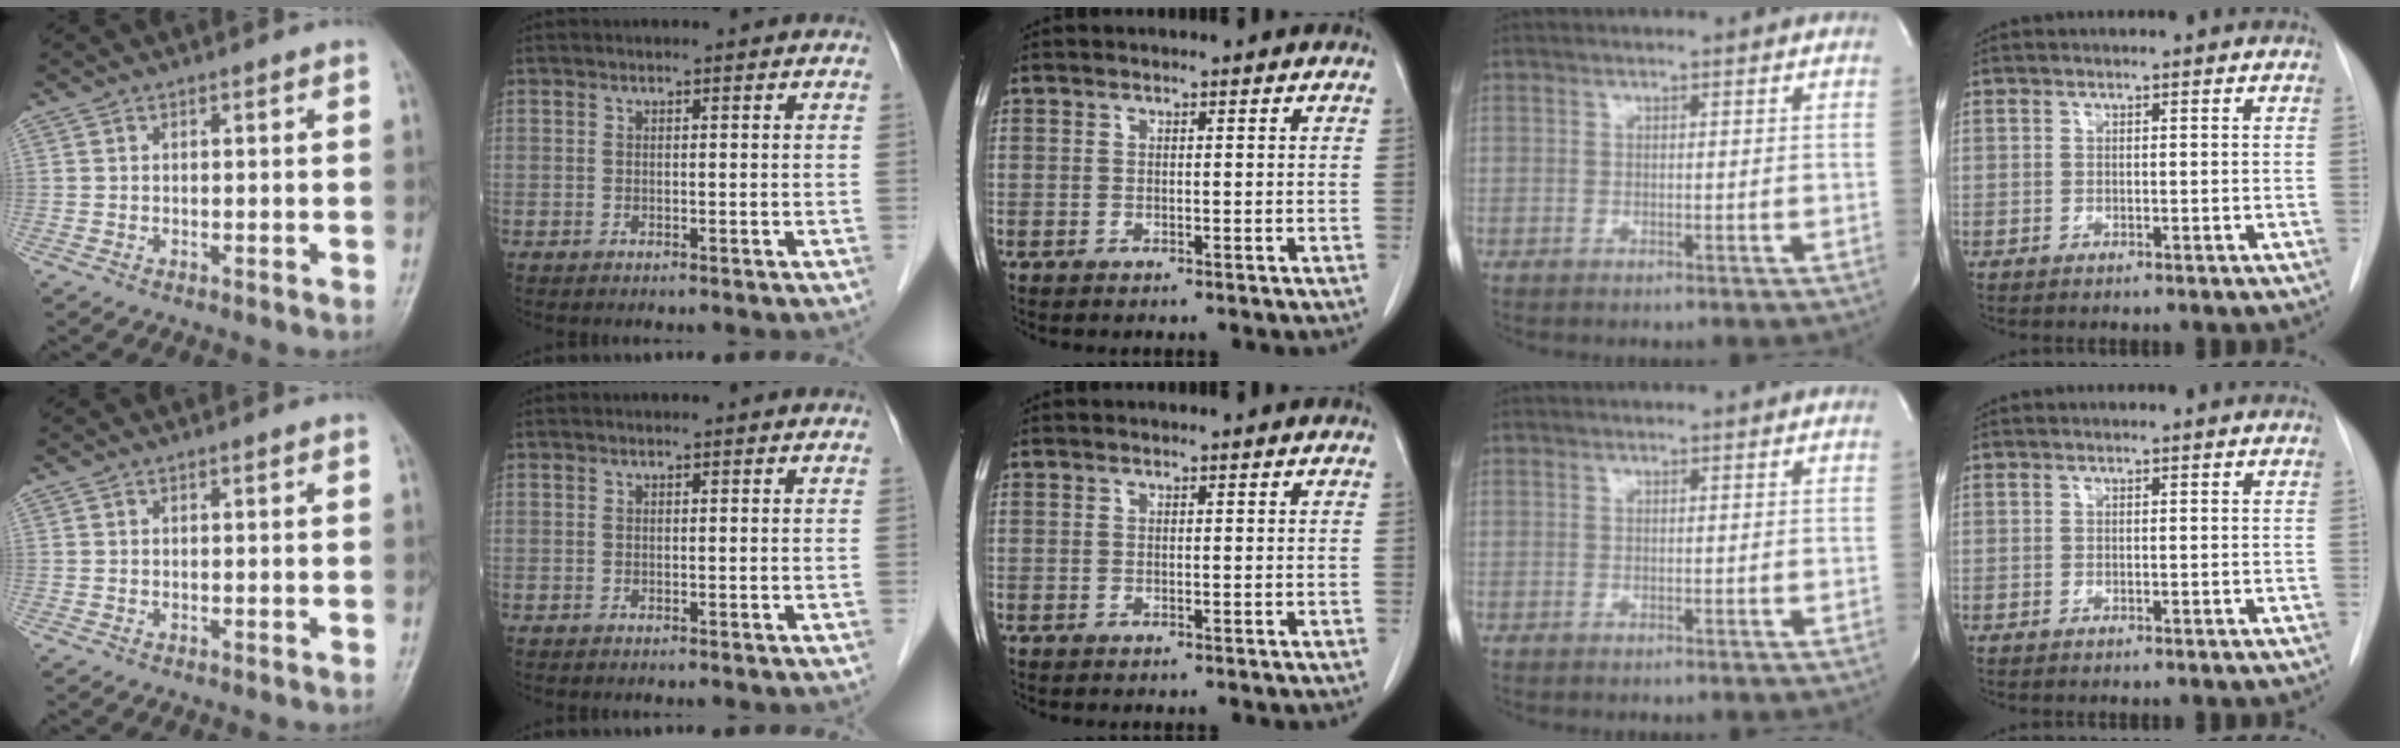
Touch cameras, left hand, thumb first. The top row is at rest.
{}